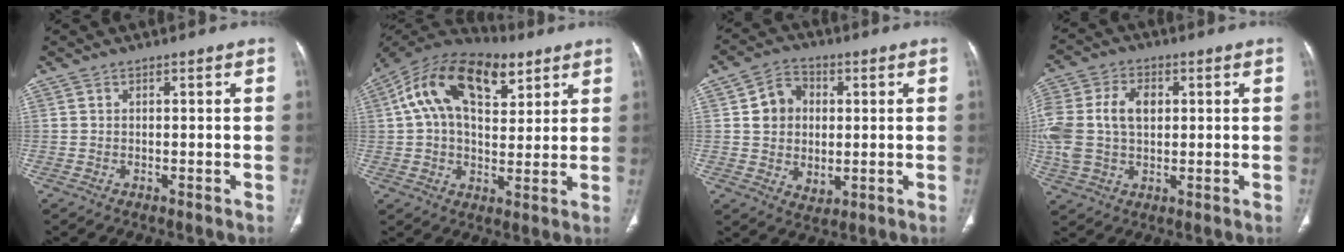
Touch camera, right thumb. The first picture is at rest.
{"total": 20.6, "force": [8.3, 11.5, 14.9], "torque": [-0.244, 0.013, 0.134]}
{"total": 9.4, "force": [1.4, 7.7, 5.2], "torque": [-0.050, -0.001, 0.023]}
{"total": 16.0, "force": [2.0, 11.0, 11.4], "torque": [-0.268, 0.013, 0.040]}